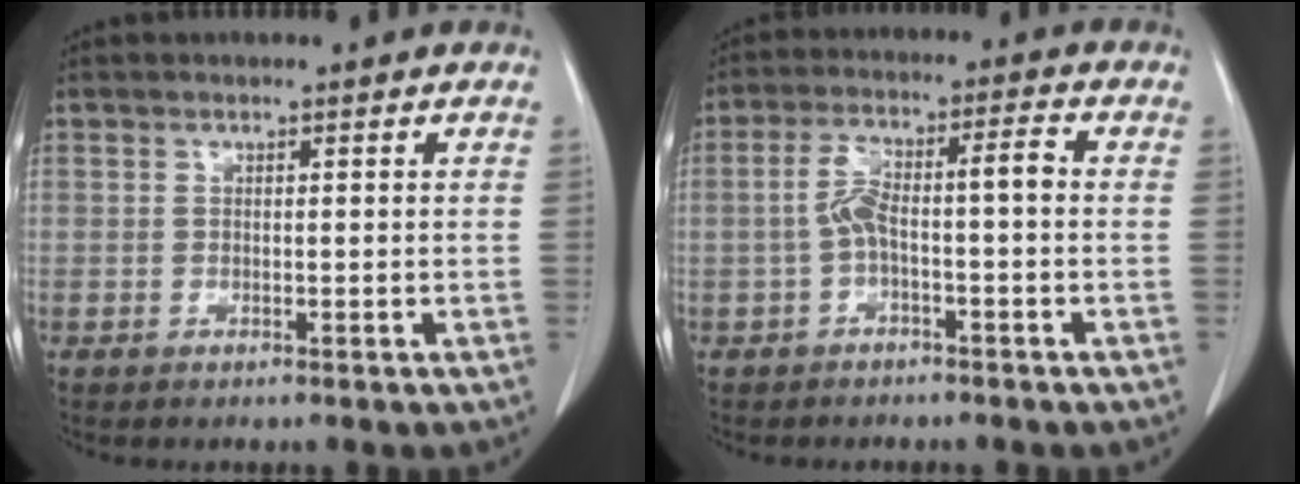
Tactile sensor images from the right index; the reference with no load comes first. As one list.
[{"total": 6.3, "force": [-0.8, 1.2, 6.1], "torque": [-0.117, 0.036, -0.013]}]